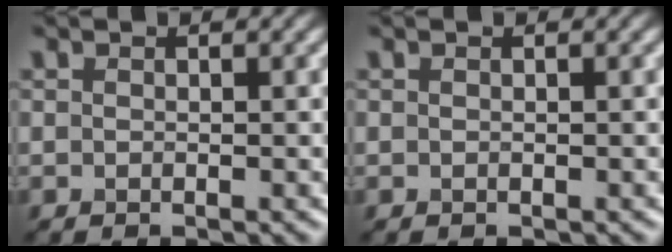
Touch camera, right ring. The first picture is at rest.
{"total": 0.0}